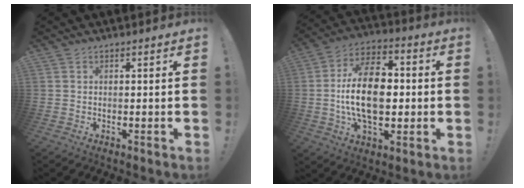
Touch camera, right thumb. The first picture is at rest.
{"total": 19.8, "force": [-1.2, 11.8, 15.8], "torque": [-0.300, 0.006, -0.023]}